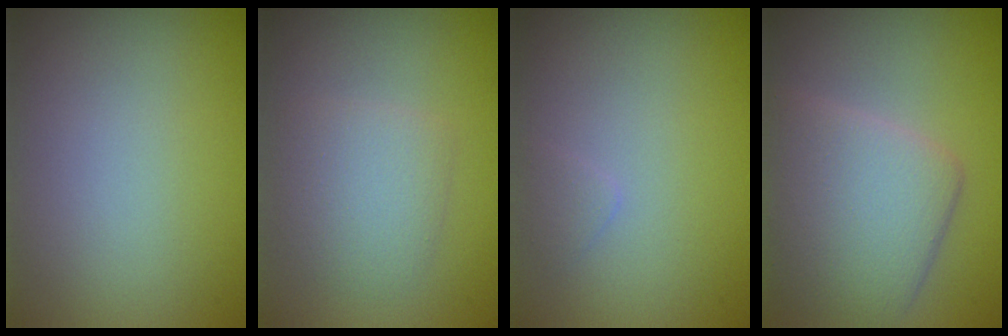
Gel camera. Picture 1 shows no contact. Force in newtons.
{"total": 2.9, "press": 2.9, "slide": 0.0}
{"total": 0.7, "press": 0.7, "slide": 0.0}
{"total": 6.5, "press": 6.5, "slide": 0.3}